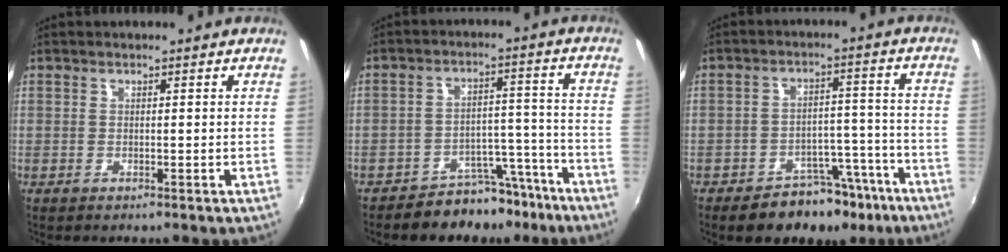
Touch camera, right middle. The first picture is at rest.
{"total": 9.4, "force": [-8.0, 4.4, 2.2], "torque": [-0.023, 0.041, -0.101]}
{"total": 11.6, "force": [-8.8, 6.4, 4.1], "torque": [-0.065, 0.030, -0.104]}